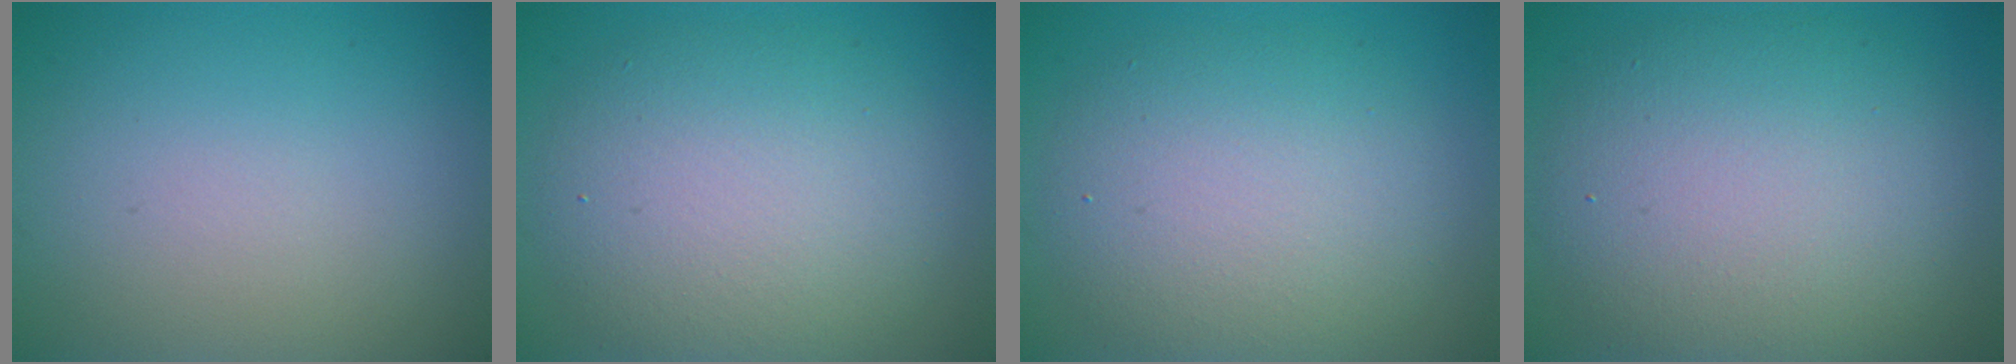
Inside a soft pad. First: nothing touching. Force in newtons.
{"total": 7.4, "press": 7.4, "slide": 0.2}
{"total": 6.8, "press": 6.8, "slide": 0.3}
{"total": 9.3, "press": 9.3, "slide": 0.5}